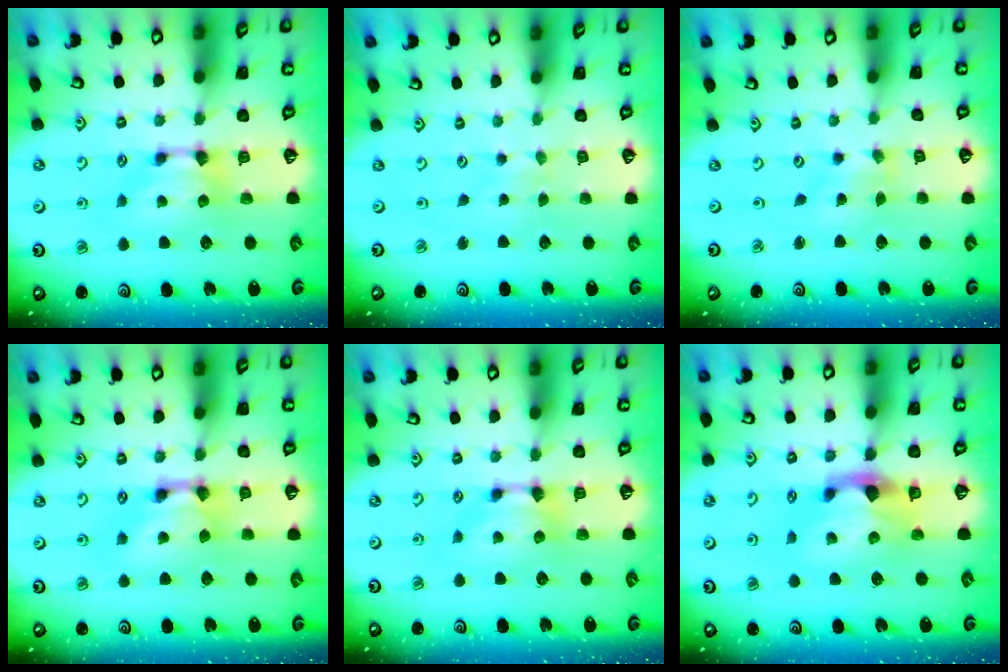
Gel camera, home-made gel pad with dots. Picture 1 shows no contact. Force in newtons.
{"total": 3.0, "press": 3.0, "slide": 0.1}
{"total": 3.5, "press": 3.4, "slide": 0.8}
{"total": 2.6, "press": 2.6, "slide": 0.2}
{"total": 0.0}
{"total": 3.1, "press": 2.8, "slide": 1.4}